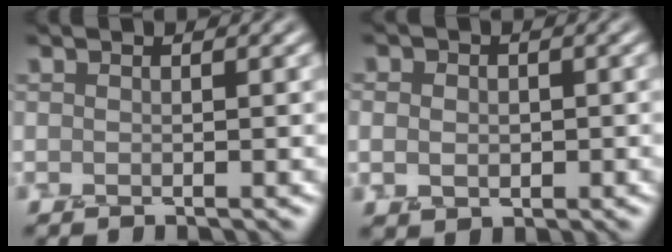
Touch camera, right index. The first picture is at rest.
{"total": 3.0, "force": [0.1, 2.5, 1.6], "torque": [-0.013, 0.007, -0.006]}